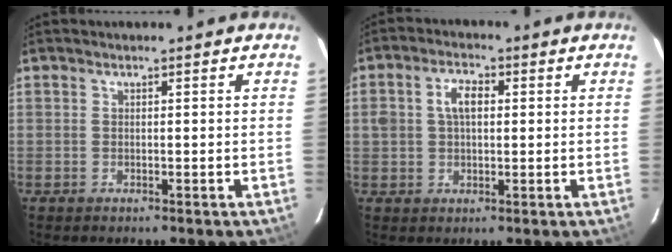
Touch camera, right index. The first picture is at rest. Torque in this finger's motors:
{"motor_torque": [0.19, 0.00, 0.15, 0.04]}